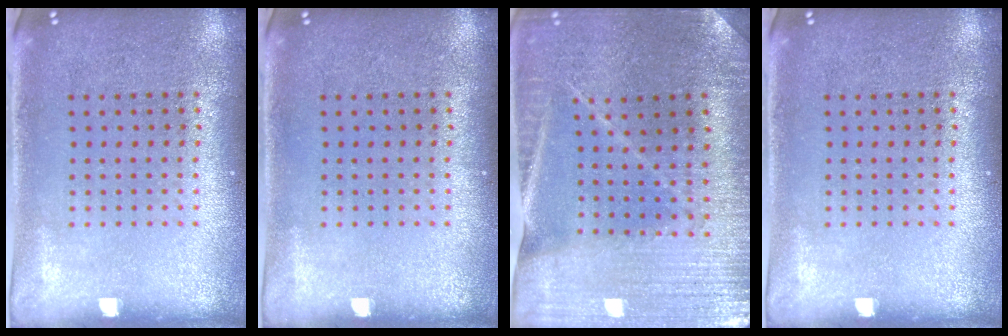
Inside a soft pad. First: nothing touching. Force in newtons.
{"total": 0.0}
{"total": 2.0, "press": 2.0, "slide": 0.1}
{"total": 0.0}